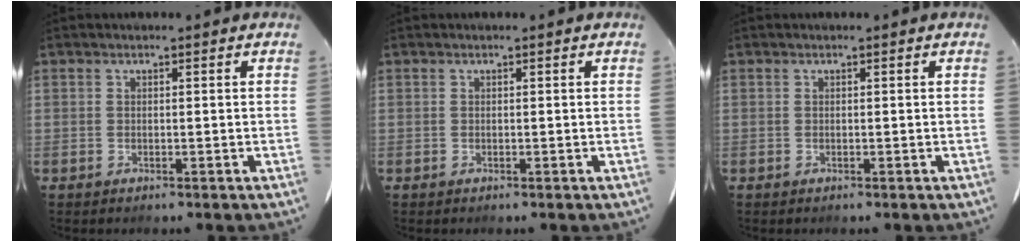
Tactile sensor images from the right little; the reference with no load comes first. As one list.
[{"total": 0.0}, {"total": 0.0}]